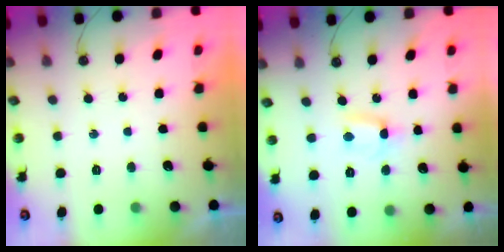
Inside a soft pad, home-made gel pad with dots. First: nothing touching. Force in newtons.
{"total": 0.6, "press": 0.3, "slide": 0.6}